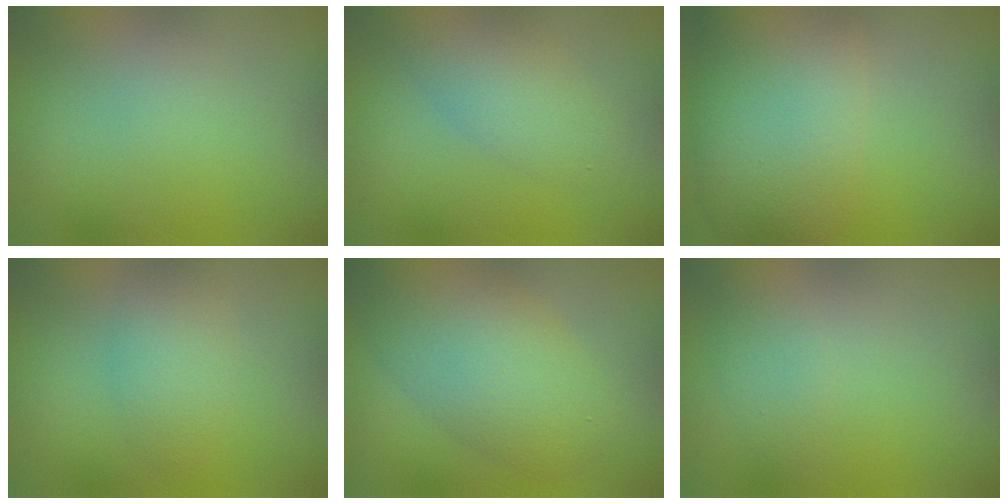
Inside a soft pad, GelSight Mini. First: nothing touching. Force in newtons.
{"total": 3.4, "press": 3.4, "slide": 0.3}
{"total": 8.9, "press": 8.9, "slide": 0.4}
{"total": 2.7, "press": 2.7, "slide": 0.1}
{"total": 6.9, "press": 6.9, "slide": 0.2}
{"total": 1.8, "press": 1.8, "slide": 0.1}